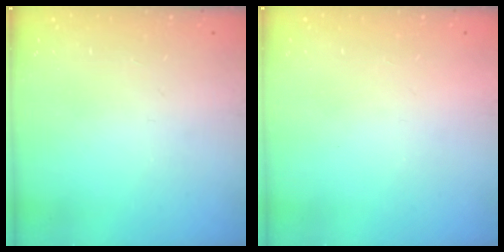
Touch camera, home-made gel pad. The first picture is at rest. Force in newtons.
{"total": 1.5, "press": 1.5, "slide": 0.1}